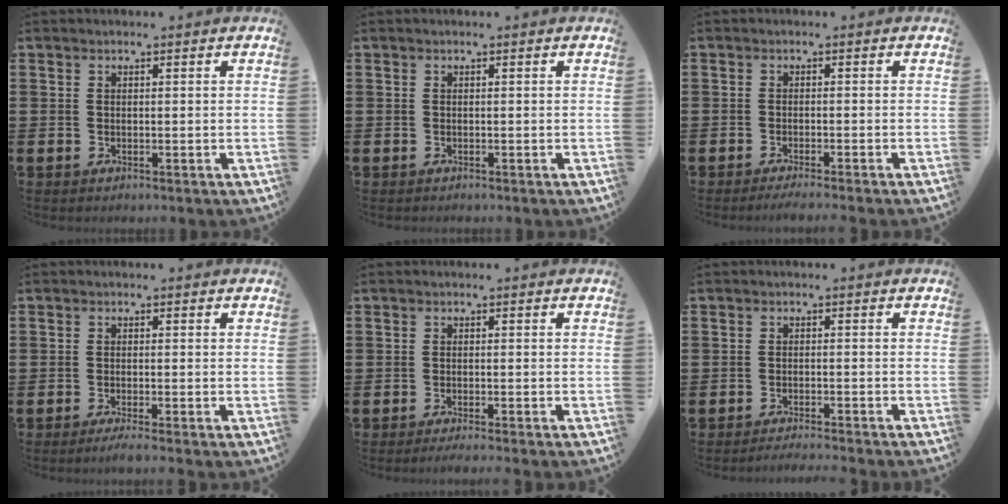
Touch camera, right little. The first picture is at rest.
{"total": 0.0}
{"total": 1.1, "force": [-0.9, -0.2, 0.5], "torque": [-0.007, 0.000, -0.019]}
{"total": 1.3, "force": [-0.8, 0.0, 1.0], "torque": [-0.015, -0.001, -0.016]}
{"total": 0.9, "force": [-0.8, -0.2, 0.5], "torque": [-0.006, -0.001, -0.016]}
{"total": 1.5, "force": [-1.4, -0.3, 0.3], "torque": [-0.003, 0.002, -0.028]}